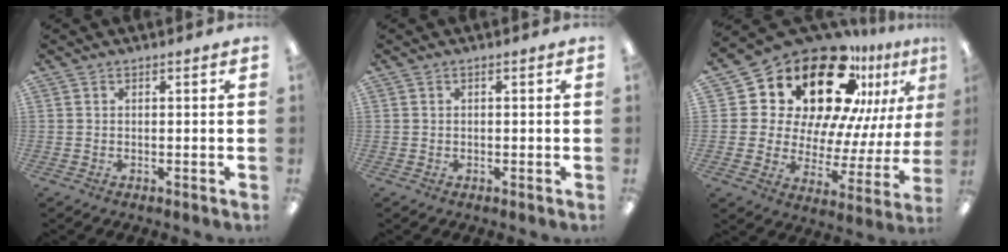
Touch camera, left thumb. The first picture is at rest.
{"total": 0.0}
{"total": 25.3, "force": [17.5, 13.0, 12.9], "torque": [-0.214, -0.130, 0.305]}